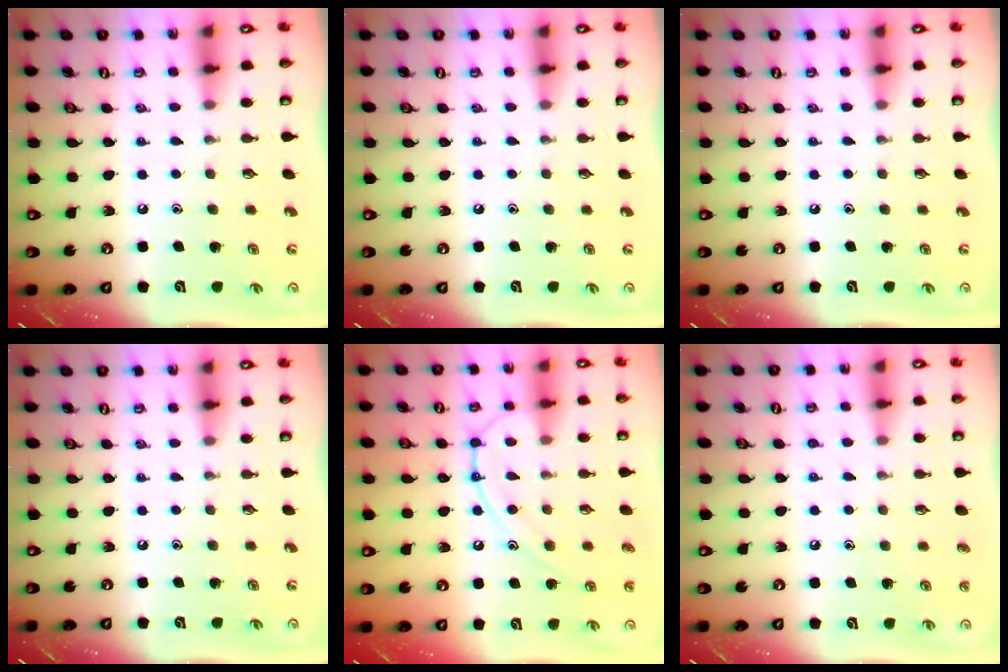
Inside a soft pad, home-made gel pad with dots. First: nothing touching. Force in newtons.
{"total": 0.0}
{"total": 0.0}
{"total": 0.0}
{"total": 13.1, "press": 13.1, "slide": 1.1}
{"total": 4.2, "press": 4.2, "slide": 0.6}